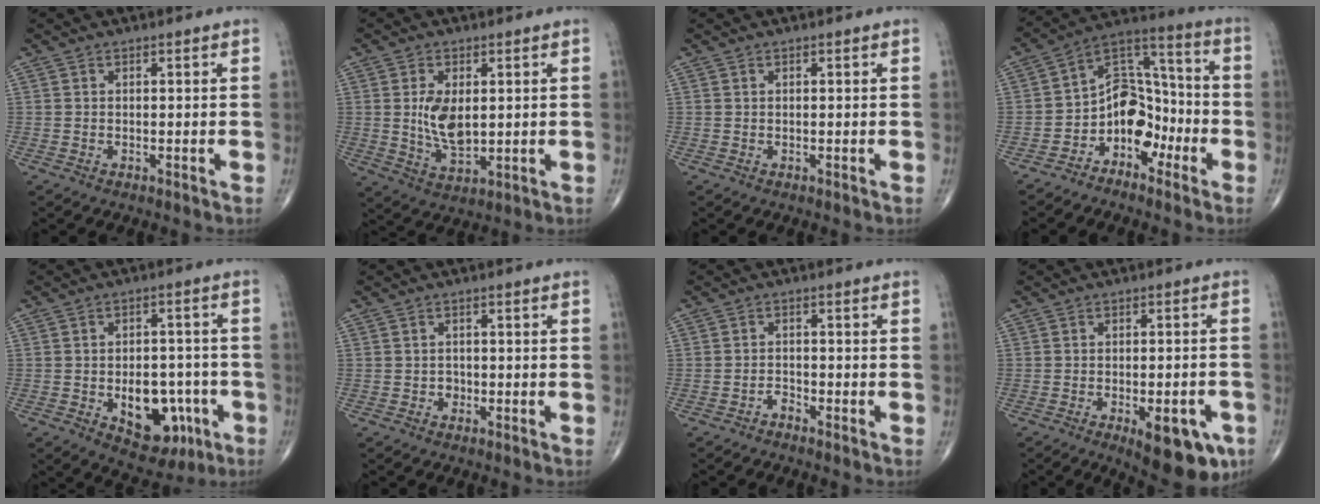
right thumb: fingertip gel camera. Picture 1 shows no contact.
{"total": 8.1, "force": [0.9, 4.5, 6.7], "torque": [-0.119, -0.014, 0.025]}
{"total": 0.0}
{"total": 11.5, "force": [-4.9, 8.2, 6.5], "torque": [-0.062, 0.079, -0.097]}
{"total": 12.8, "force": [-4.3, 7.9, 9.0], "torque": [-0.086, 0.027, -0.044]}
{"total": 1.3, "force": [-0.4, 1.1, 0.4], "torque": [0.001, 0.005, -0.008]}
{"total": 1.3, "force": [-1.2, 0.5, 0.2], "torque": [-0.004, 0.006, -0.024]}
{"total": 12.1, "force": [-5.7, 4.8, 9.6], "torque": [-0.102, 0.012, -0.066]}